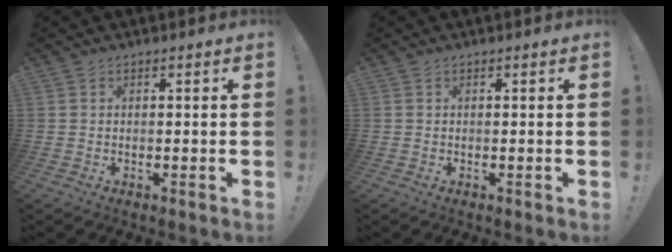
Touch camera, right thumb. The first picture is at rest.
{"total": 0.0}